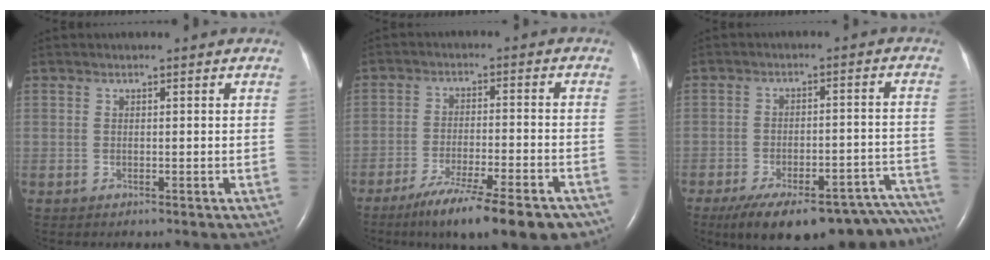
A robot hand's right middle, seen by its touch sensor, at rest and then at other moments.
{"total": 17.1, "force": [-12.8, 2.4, 11.0], "torque": [-0.127, -0.021, -0.194]}
{"total": 23.4, "force": [-20.0, 6.1, 10.4], "torque": [-0.098, 0.015, -0.261]}